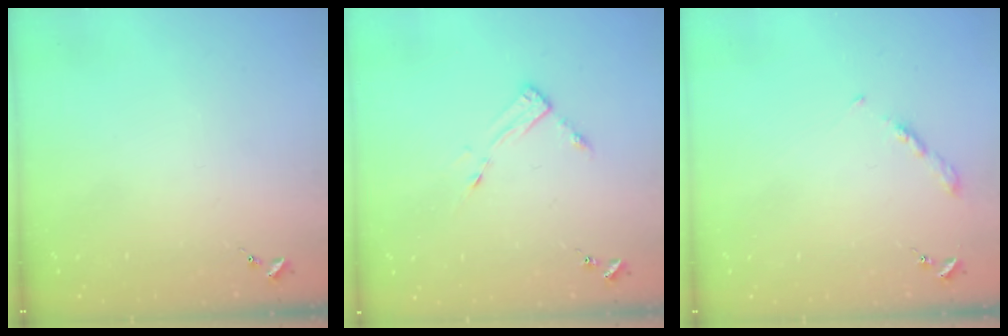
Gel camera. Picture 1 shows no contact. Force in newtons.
{"total": 3.5, "press": 3.5, "slide": 0.4}
{"total": 3.5, "press": 3.5, "slide": 0.4}